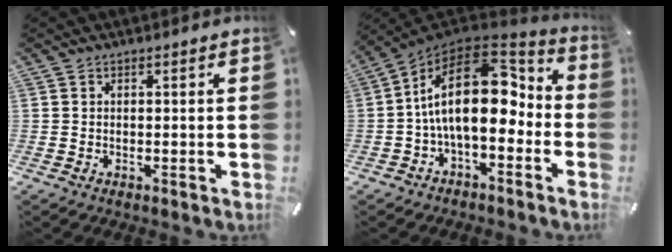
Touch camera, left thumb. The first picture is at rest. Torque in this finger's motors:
{"motor_torque": [0.51, 1.69, 1.18, -0.45, 0.71]}